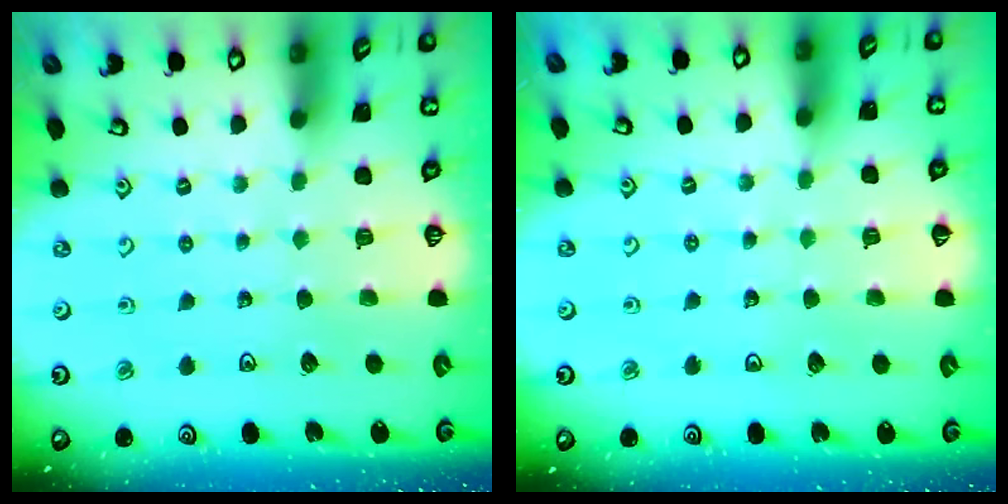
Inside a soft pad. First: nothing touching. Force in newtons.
{"total": 2.3, "press": 2.3, "slide": 0.2}